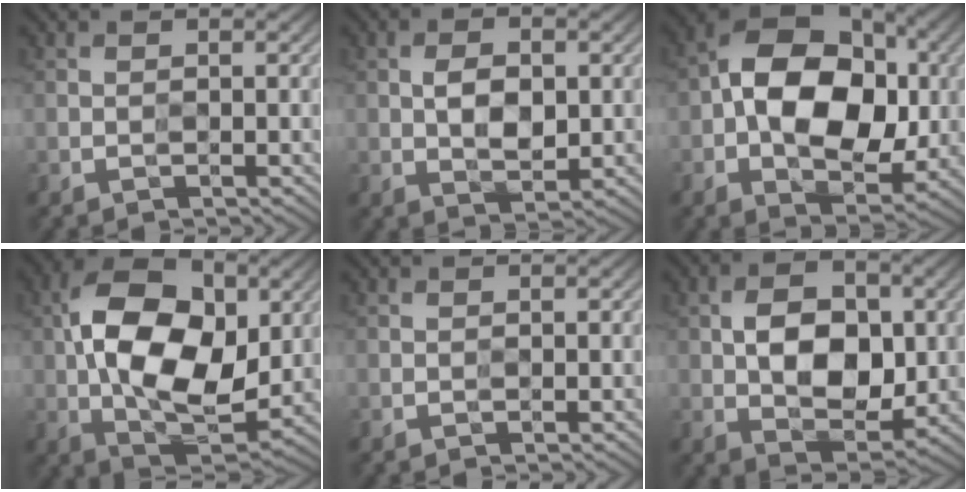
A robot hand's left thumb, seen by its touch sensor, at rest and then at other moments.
{"total": 4.6, "force": [0.4, 2.7, 3.7], "torque": [-0.071, -0.003, 0.009]}
{"total": 14.9, "force": [0.3, 9.9, 11.2], "torque": [-0.185, 0.012, 0.002]}
{"total": 15.2, "force": [1.5, 9.2, 12.0], "torque": [-0.223, 0.014, 0.022]}
{"total": 0.0}
{"total": 8.9, "force": [0.5, 5.8, 6.8], "torque": [-0.125, -0.003, 0.007]}